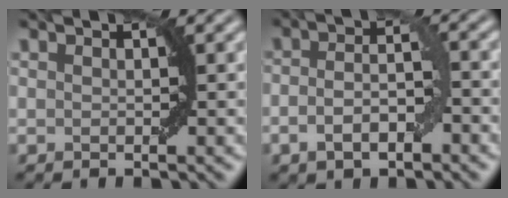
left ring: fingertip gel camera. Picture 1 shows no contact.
{"total": 4.2, "force": [-1.7, 1.9, 3.4], "torque": [-0.060, 0.001, -0.033]}